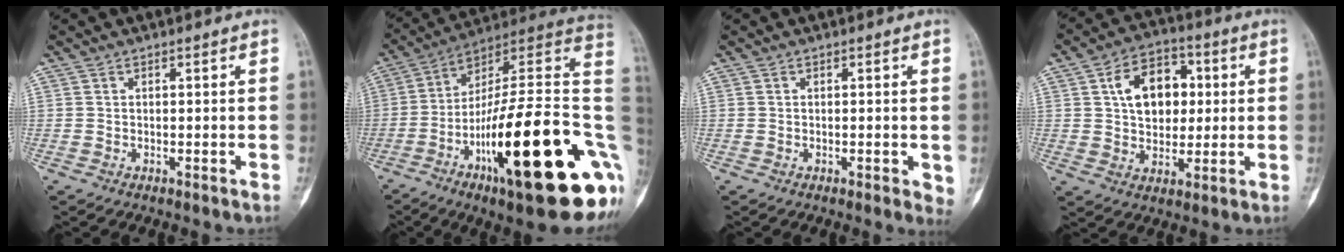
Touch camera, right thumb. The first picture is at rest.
{"total": 33.4, "force": [-7.7, 8.8, 31.2], "torque": [-0.386, 0.054, -0.121]}
{"total": 2.5, "force": [-0.3, 1.1, 2.2], "torque": [-0.019, -0.006, -0.006]}
{"total": 12.6, "force": [2.3, 9.0, 8.4], "torque": [-0.092, 0.011, 0.035]}